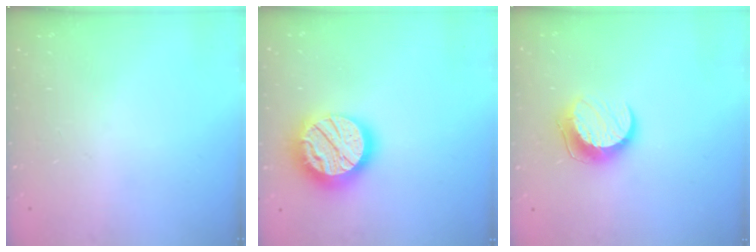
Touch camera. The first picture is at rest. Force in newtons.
{"total": 20.2, "press": 20.2, "slide": 1.5}
{"total": 10.5, "press": 10.5, "slide": 0.3}